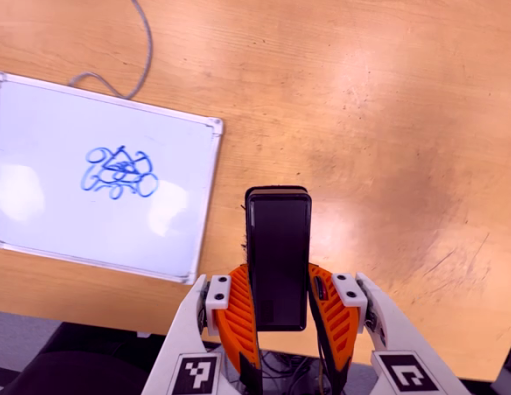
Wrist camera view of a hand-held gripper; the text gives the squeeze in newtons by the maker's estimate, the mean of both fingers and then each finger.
{"total": 6.3, "left": 4.6, "right": 8.1}